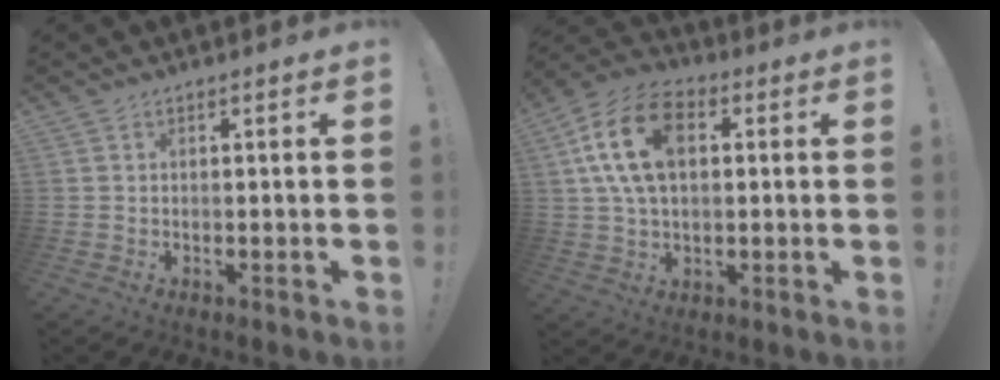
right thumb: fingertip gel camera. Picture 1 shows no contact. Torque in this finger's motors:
{"motor_torque": [1.23, 2.55, 0.36, 0.15, 0.11]}